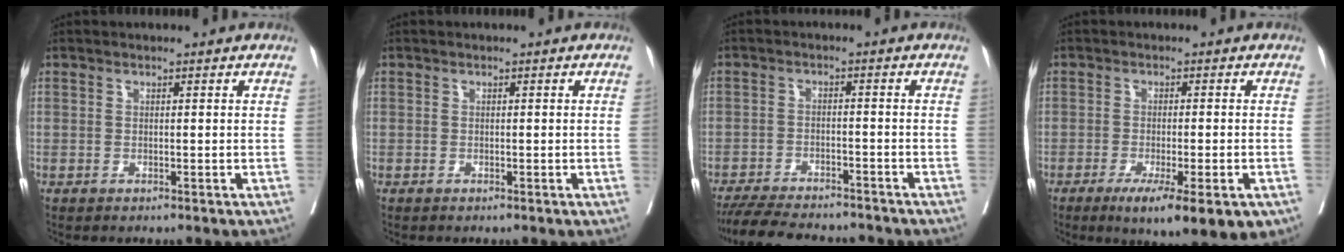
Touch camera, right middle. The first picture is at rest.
{"total": 0.0}
{"total": 13.1, "force": [-11.9, 2.6, 5.0], "torque": [-0.087, -0.009, -0.172]}
{"total": 10.5, "force": [-5.9, 1.9, 8.4], "torque": [-0.099, -0.018, -0.086]}